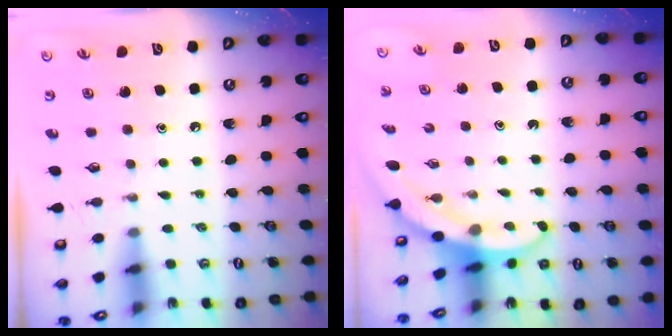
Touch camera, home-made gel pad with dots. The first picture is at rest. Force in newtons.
{"total": 3.1, "press": 3.1, "slide": 0.1}